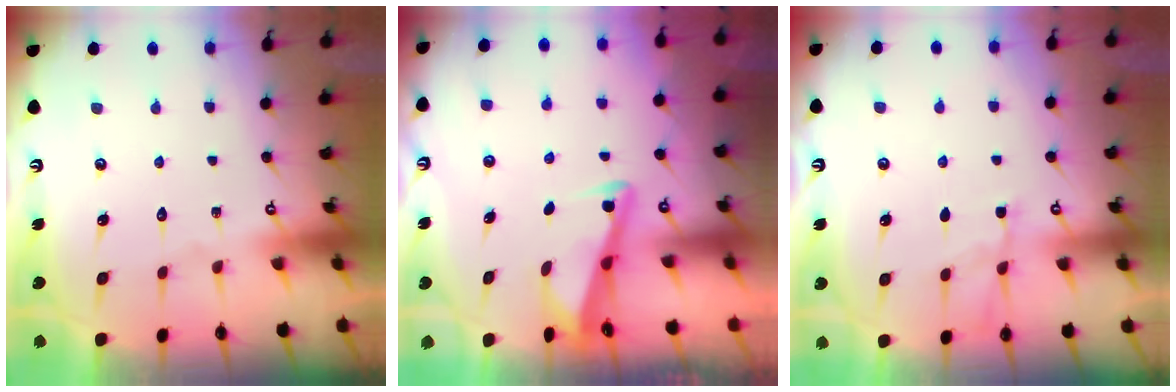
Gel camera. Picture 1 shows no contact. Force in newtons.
{"total": 3.3, "press": 3.3, "slide": 0.4}
{"total": 5.9, "press": 5.9, "slide": 0.6}